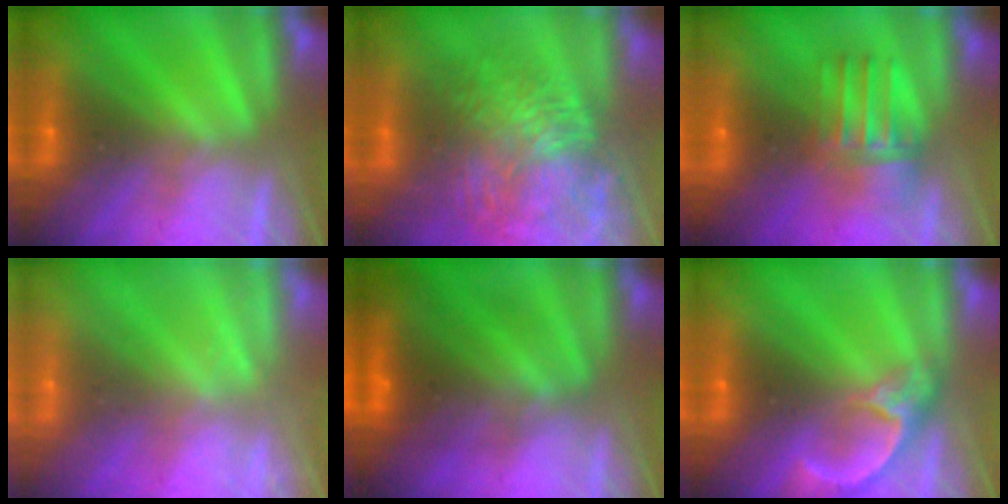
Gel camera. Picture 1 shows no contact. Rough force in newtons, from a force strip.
{"total": 11.1}
{"total": 4.7}
{"total": 2.3}
{"total": 7.5}
{"total": 4.7}